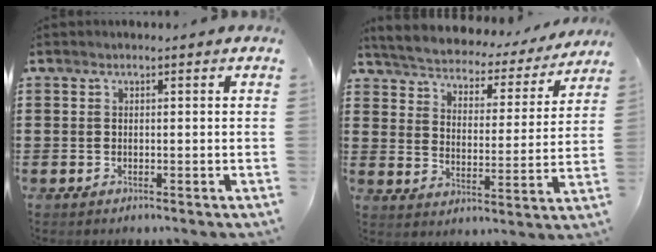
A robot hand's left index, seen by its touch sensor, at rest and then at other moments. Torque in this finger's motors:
{"motor_torque": [1.52, -0.62, 0.50, 0.14]}